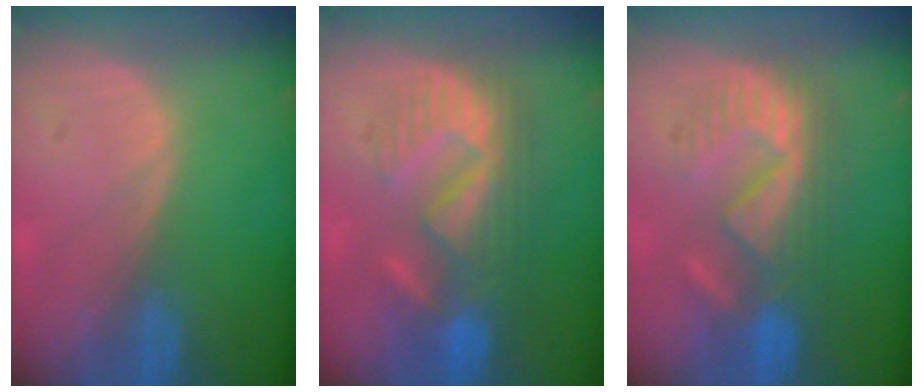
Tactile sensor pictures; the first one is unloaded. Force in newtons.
{"total": 8.9, "press": 8.8, "slide": 1.5}
{"total": 8.8, "press": 8.7, "slide": 1.5}